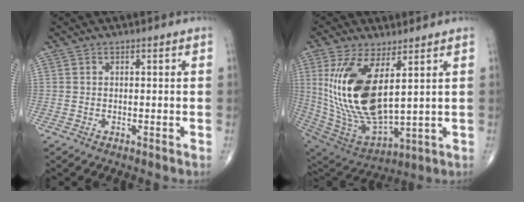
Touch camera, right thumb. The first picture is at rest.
{"total": 20.0, "force": [5.2, 8.7, 17.3], "torque": [-0.353, -0.035, 0.117]}